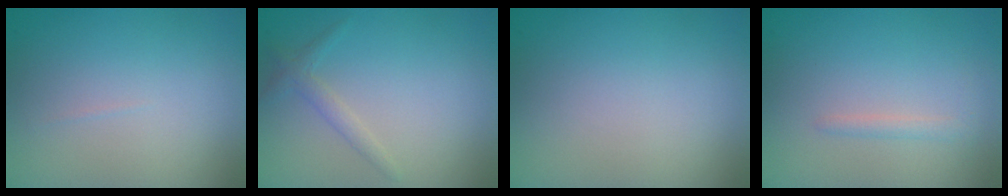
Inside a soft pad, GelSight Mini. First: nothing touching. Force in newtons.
{"total": 1.3, "press": 1.3, "slide": 0.0}
{"total": 0.0}
{"total": 0.9, "press": 0.9, "slide": 0.1}